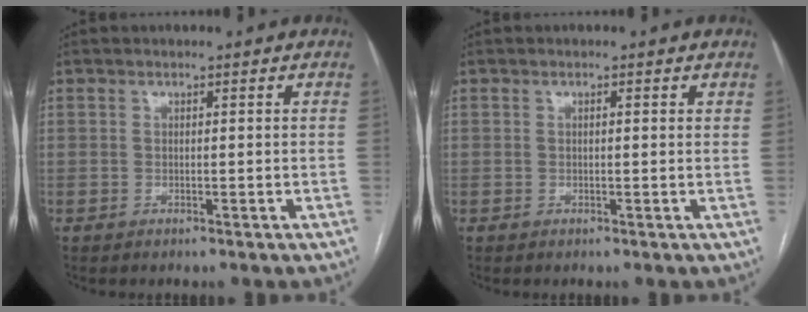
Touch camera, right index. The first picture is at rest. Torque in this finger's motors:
{"motor_torque": [-0.03, 0.10, 0.06, 0.00]}